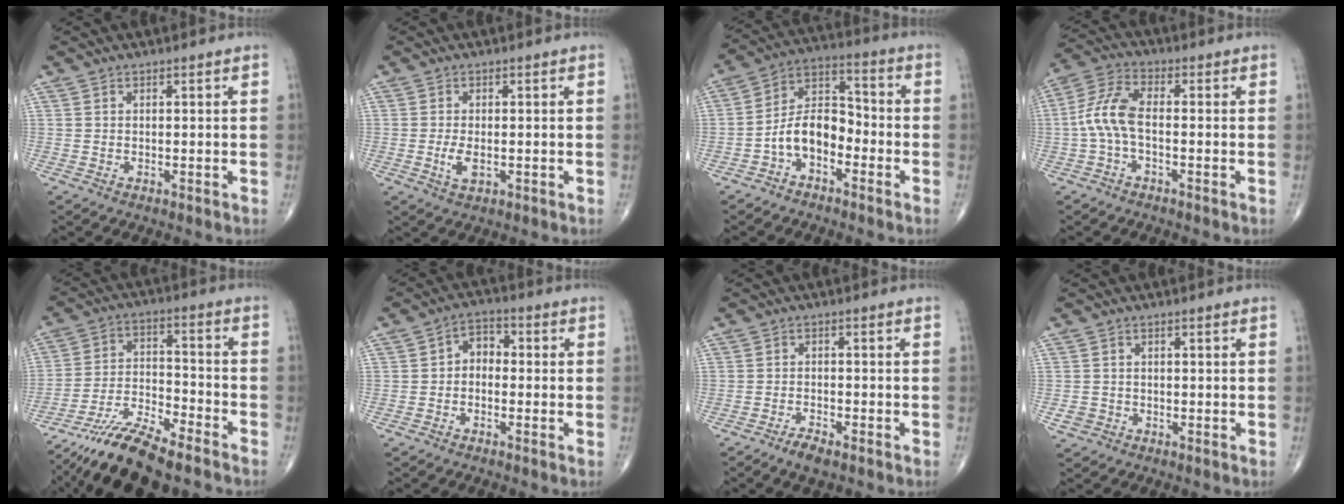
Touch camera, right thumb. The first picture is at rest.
{"total": 3.2, "force": [-0.7, 1.5, 2.7], "torque": [-0.054, -0.003, -0.013]}
{"total": 9.7, "force": [-3.9, 5.8, 6.6], "torque": [-0.103, 0.057, -0.084]}
{"total": 7.4, "force": [-1.3, 3.2, 6.6], "torque": [-0.151, 0.025, -0.035]}
{"total": 14.9, "force": [-11.8, 3.7, 8.2], "torque": [-0.144, 0.065, -0.209]}
{"total": 4.3, "force": [-0.7, 3.2, 2.8], "torque": [-0.028, 0.022, -0.028]}
{"total": 3.2, "force": [-2.4, 0.9, 1.9], "torque": [-0.040, 0.010, -0.045]}
{"total": 1.9, "force": [-0.8, 1.7, 0.5], "torque": [-0.007, 0.007, -0.013]}